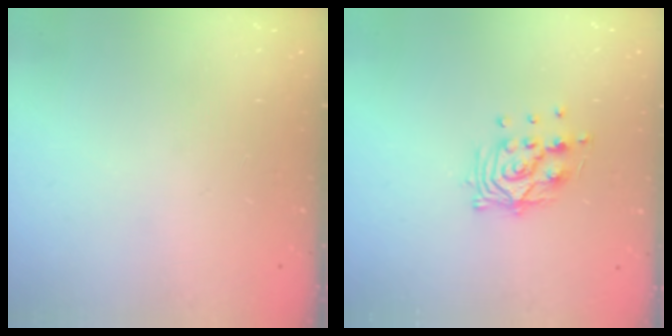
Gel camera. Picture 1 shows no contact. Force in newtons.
{"total": 10.6, "press": 10.6, "slide": 0.9}